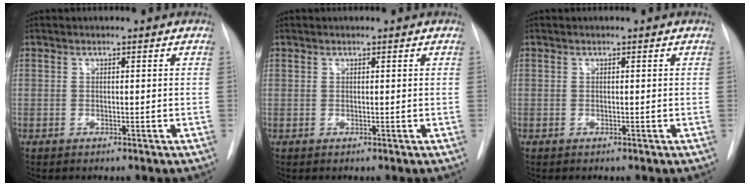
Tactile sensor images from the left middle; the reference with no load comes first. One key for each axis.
{"total": 0.0}
{"total": 0.0}